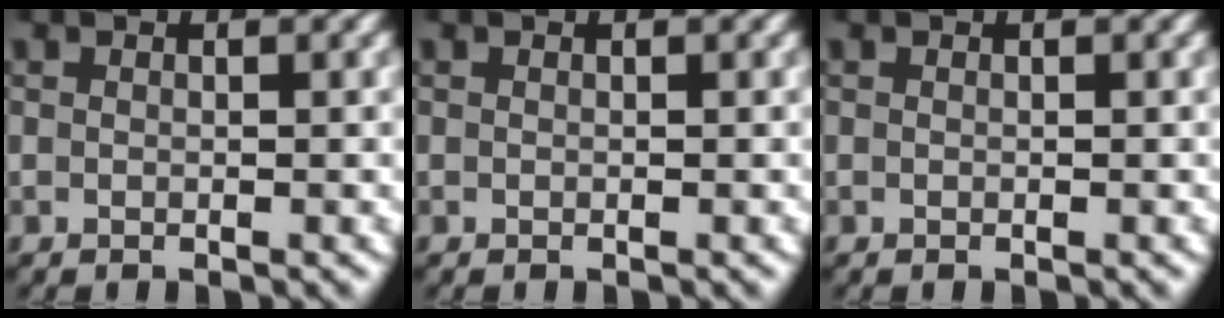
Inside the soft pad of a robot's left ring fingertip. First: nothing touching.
{"total": 0.0}
{"total": 0.0}